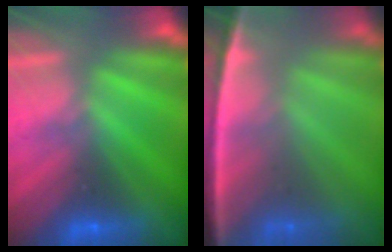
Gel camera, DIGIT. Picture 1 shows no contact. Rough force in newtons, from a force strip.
{"total": 7.6}